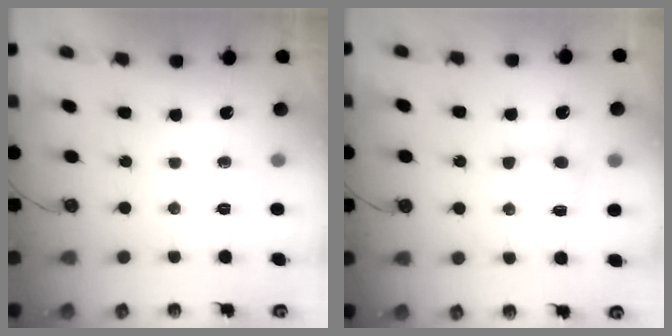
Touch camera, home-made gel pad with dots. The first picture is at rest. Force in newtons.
{"total": 2.3, "press": 2.3, "slide": 0.5}